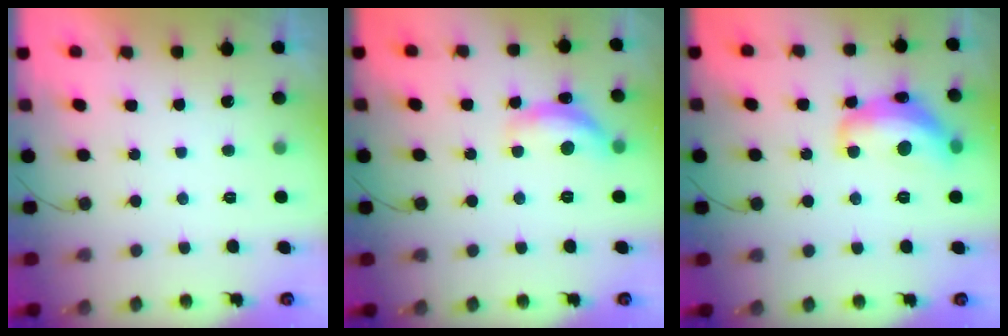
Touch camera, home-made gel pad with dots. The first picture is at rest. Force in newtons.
{"total": 13.2, "press": 13.1, "slide": 0.7}
{"total": 15.7, "press": 15.7, "slide": 0.9}